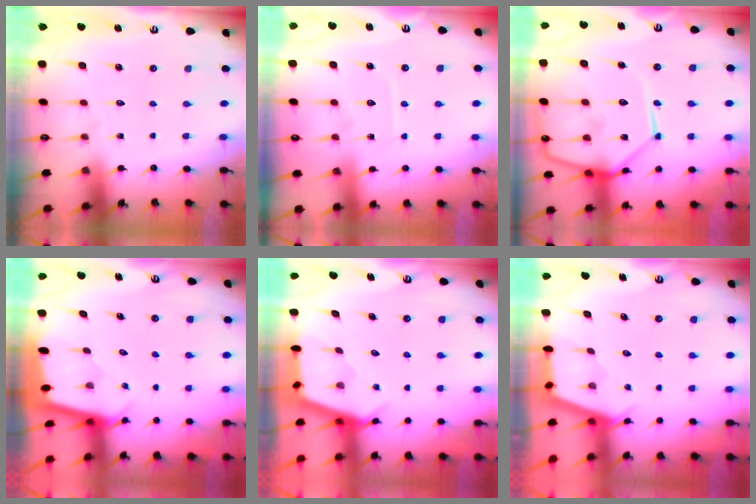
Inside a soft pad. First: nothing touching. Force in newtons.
{"total": 5.2, "press": 5.2, "slide": 0.6}
{"total": 18.8, "press": 18.7, "slide": 2.0}
{"total": 2.0, "press": 2.0, "slide": 0.1}
{"total": 3.2, "press": 3.2, "slide": 0.3}
{"total": 2.9, "press": 2.9, "slide": 0.3}